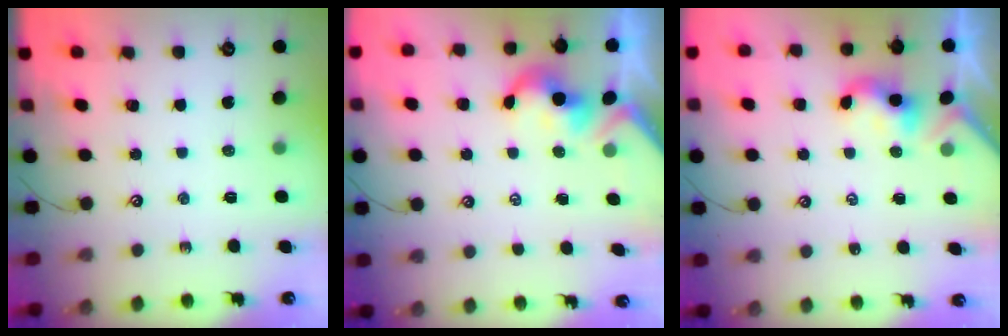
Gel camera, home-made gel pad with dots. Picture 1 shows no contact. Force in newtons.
{"total": 2.0, "press": 1.9, "slide": 0.5}
{"total": 2.1, "press": 2.1, "slide": 0.3}